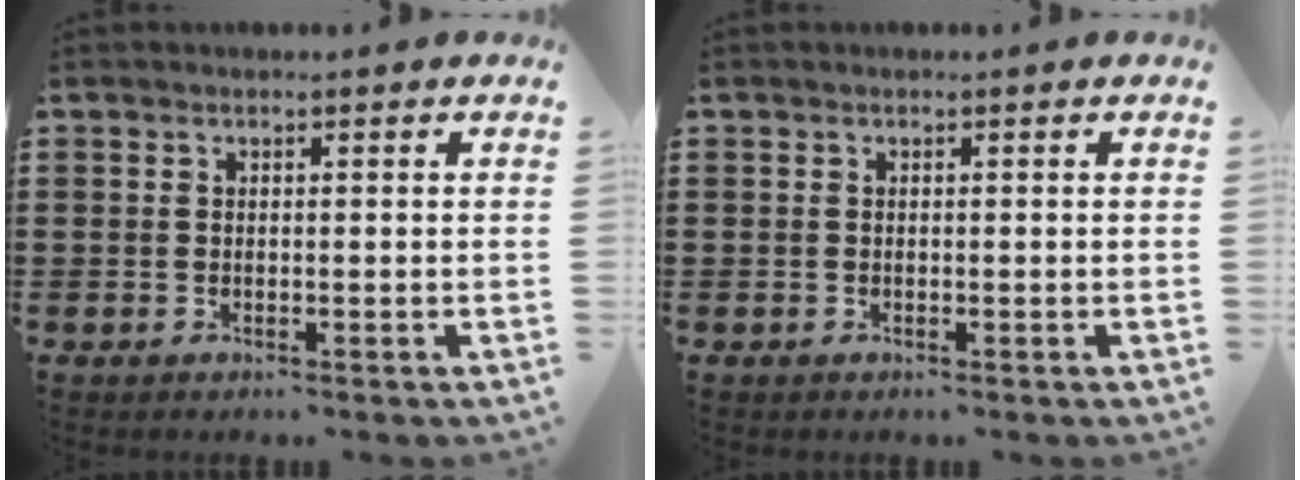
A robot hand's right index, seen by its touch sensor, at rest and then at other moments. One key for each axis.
{"total": 0.0}